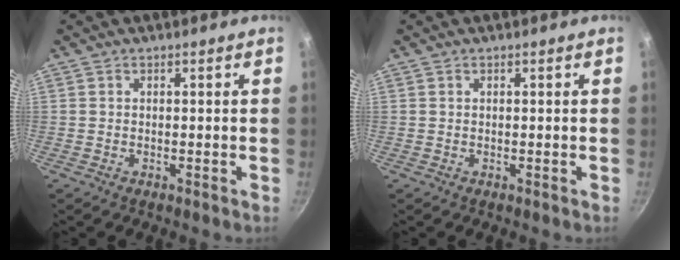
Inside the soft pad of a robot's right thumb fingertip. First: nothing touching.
{"total": 0.0}